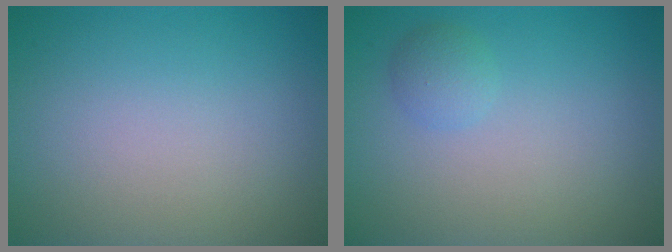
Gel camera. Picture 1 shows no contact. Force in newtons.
{"total": 1.3, "press": 1.3, "slide": 0.0}